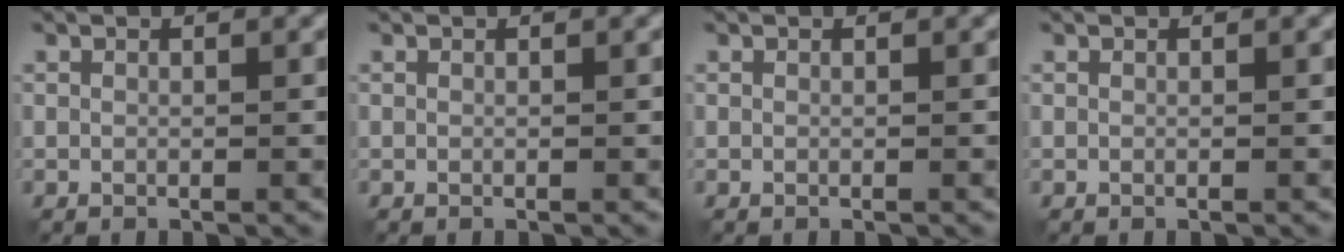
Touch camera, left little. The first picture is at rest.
{"total": 0.0}
{"total": 0.0}
{"total": 0.0}